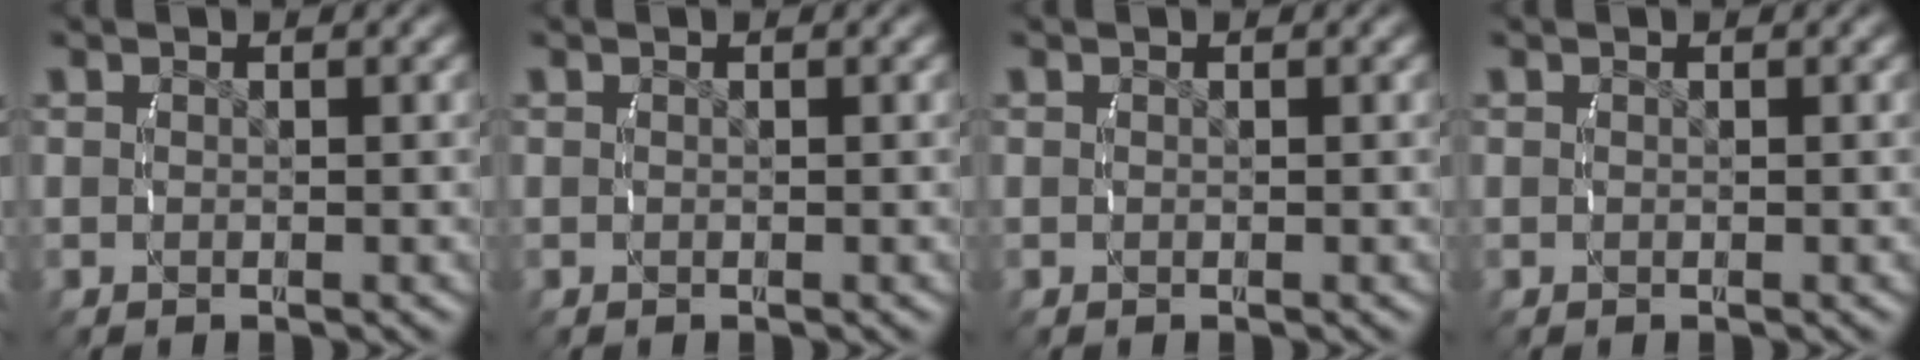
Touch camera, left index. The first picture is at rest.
{"total": 0.0}
{"total": 0.0}
{"total": 0.0}